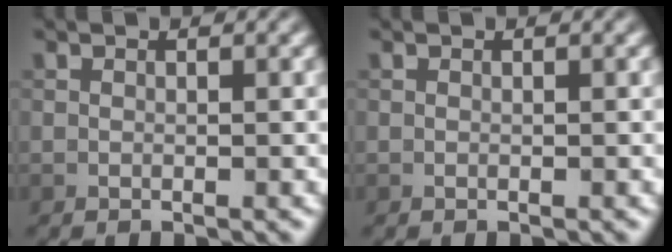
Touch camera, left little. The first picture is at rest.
{"total": 0.0}